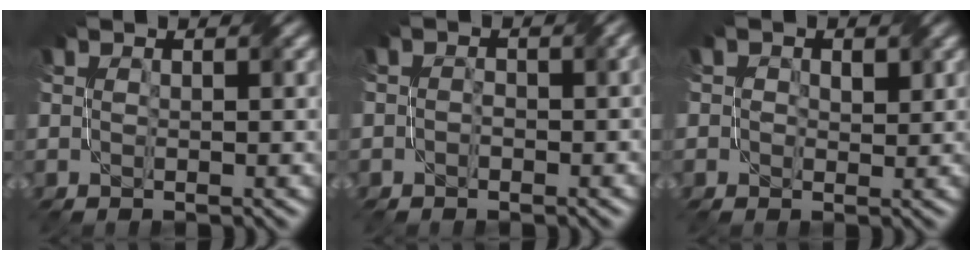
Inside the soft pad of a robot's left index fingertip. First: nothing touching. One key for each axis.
{"total": 2.3, "fx": -0.9, "fy": 1.3, "fz": 1.6, "tx": -0.015, "ty": -0.002, "tz": -0.015}
{"total": 2.0, "fx": 0.5, "fy": 1.7, "fz": 0.9, "tx": -0.019, "ty": 0.005, "tz": 0.010}